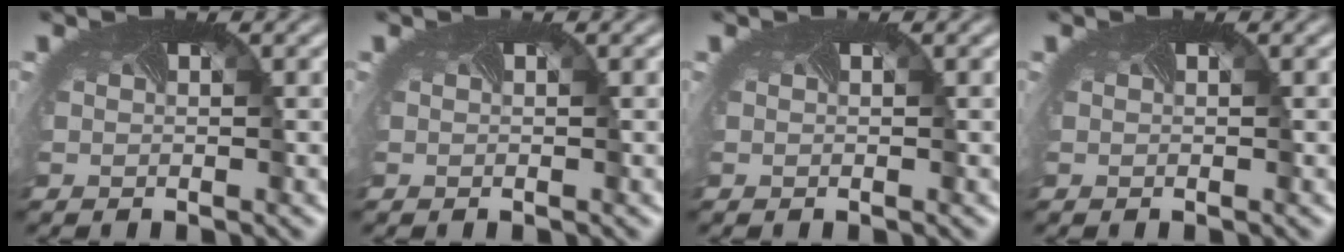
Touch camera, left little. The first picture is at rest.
{"total": 0.0}
{"total": 0.0}
{"total": 0.0}